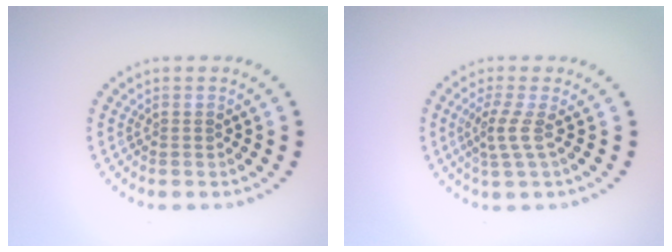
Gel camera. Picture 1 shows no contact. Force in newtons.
{"total": 2.1, "press": 1.5, "slide": 1.5}